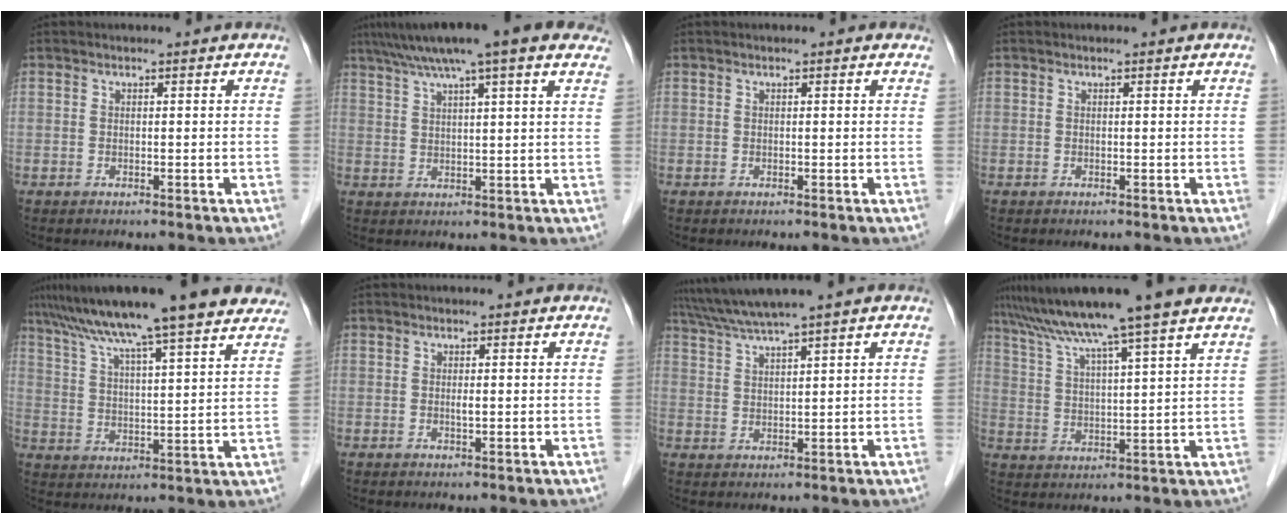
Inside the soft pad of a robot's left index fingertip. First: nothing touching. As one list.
[{"total": 15.2, "force": [11.2, 1.6, 10.2], "torque": [-0.160, 0.050, 0.150]}, {"total": 0.9, "force": [0.6, 0.2, 0.6], "torque": [-0.009, 0.008, 0.004]}, {"total": 0.0}, {"total": 22.4, "force": [18.0, 1.4, 13.3], "torque": [-0.220, 0.036, 0.256]}, {"total": 0.7, "force": [0.0, 0.1, 0.7], "torque": [-0.016, -0.003, -0.002]}, {"total": 5.9, "force": [4.9, -1.6, 3.0], "torque": [-0.065, 0.015, 0.098]}, {"total": 14.1, "force": [11.2, -1.2, 8.5], "torque": [-0.146, 0.024, 0.171]}]